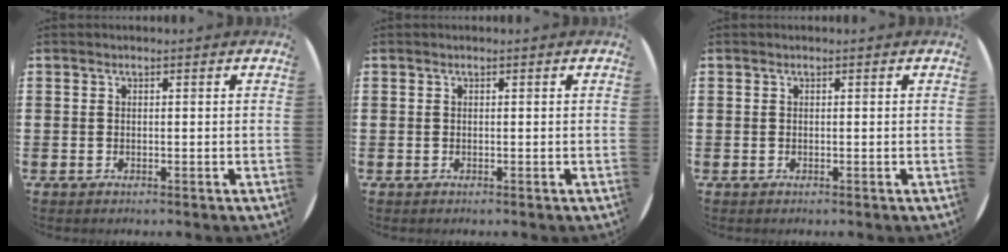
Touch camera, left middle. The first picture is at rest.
{"total": 0.0}
{"total": 0.0}